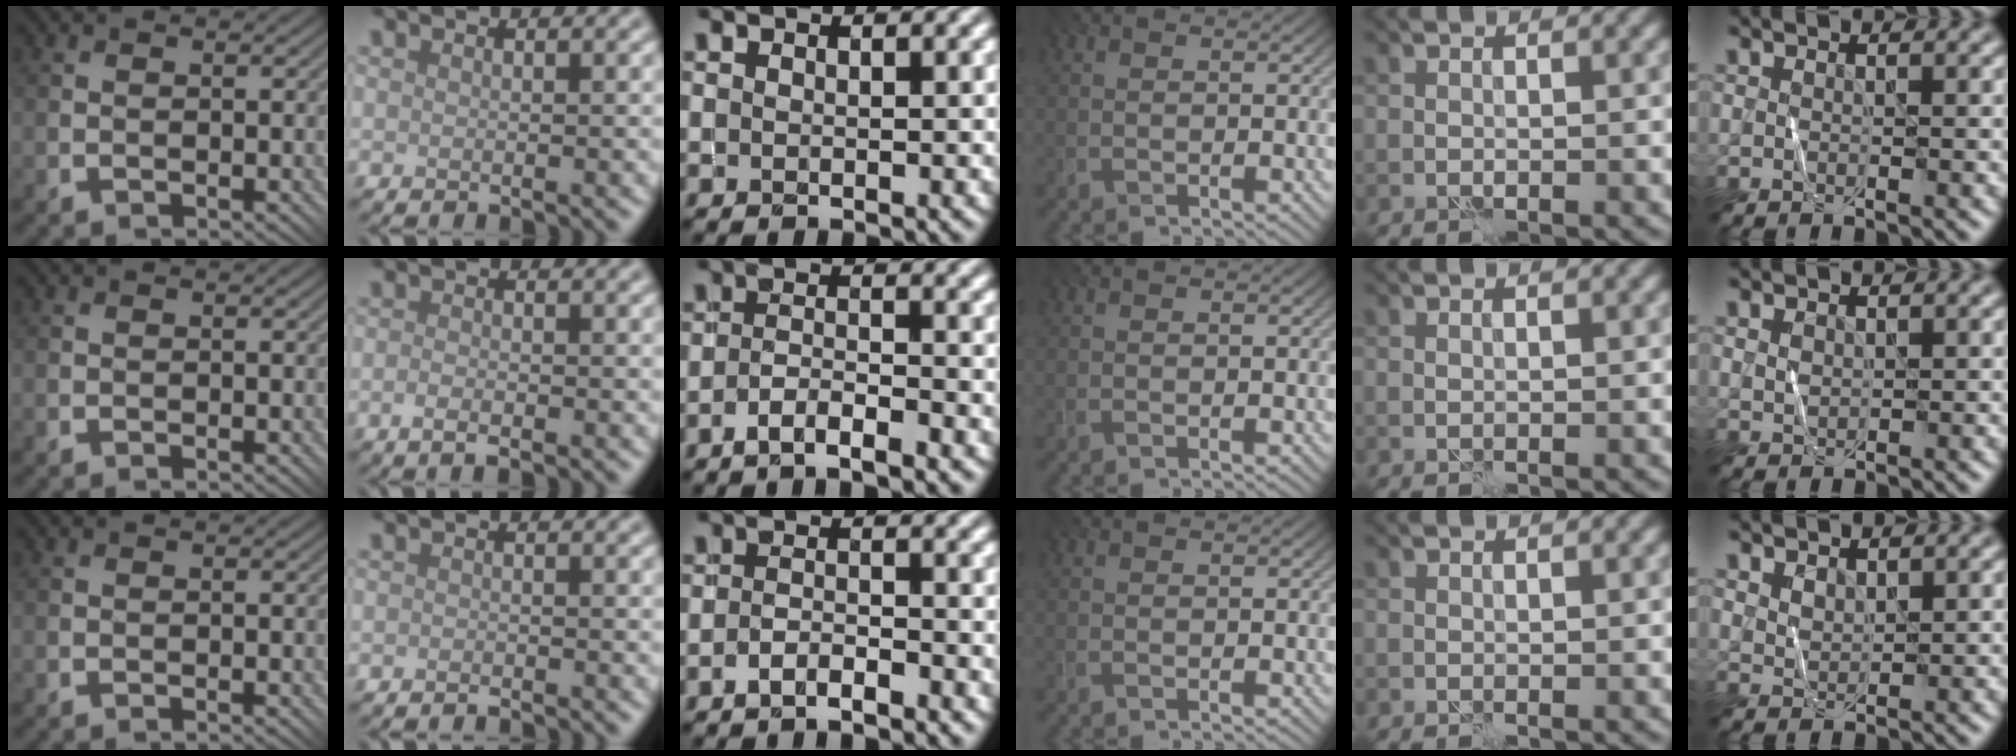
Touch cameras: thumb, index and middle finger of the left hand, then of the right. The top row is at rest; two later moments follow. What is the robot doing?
{"motion": "fold", "object": "shorts"}